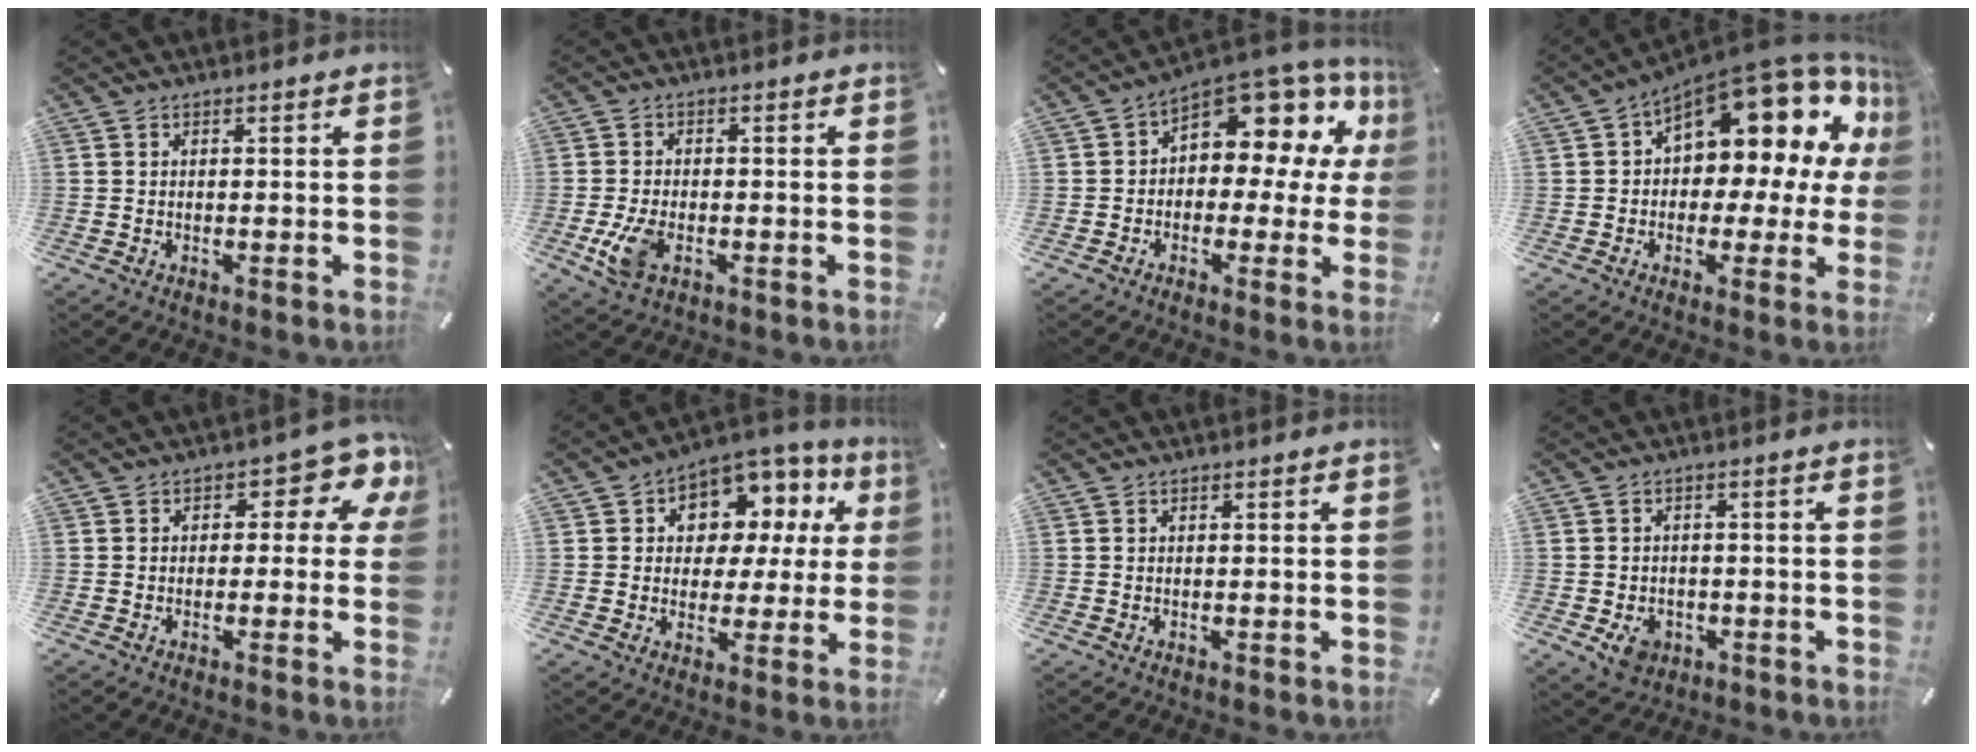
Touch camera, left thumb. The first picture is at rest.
{"total": 7.1, "force": [-2.2, 4.2, 5.3], "torque": [-0.123, -0.001, -0.040]}
{"total": 11.2, "force": [5.9, 6.5, 6.9], "torque": [-0.098, -0.058, 0.098]}
{"total": 18.0, "force": [9.9, 9.0, 12.1], "torque": [-0.159, -0.083, 0.161]}
{"total": 7.9, "force": [2.6, 4.4, 6.0], "torque": [-0.070, -0.018, 0.039]}
{"total": 9.6, "force": [4.1, 7.6, 4.2], "torque": [-0.066, -0.037, 0.075]}
{"total": 0.0}
{"total": 5.5, "force": [-2.0, 4.3, 2.7], "torque": [-0.037, 0.003, -0.036]}